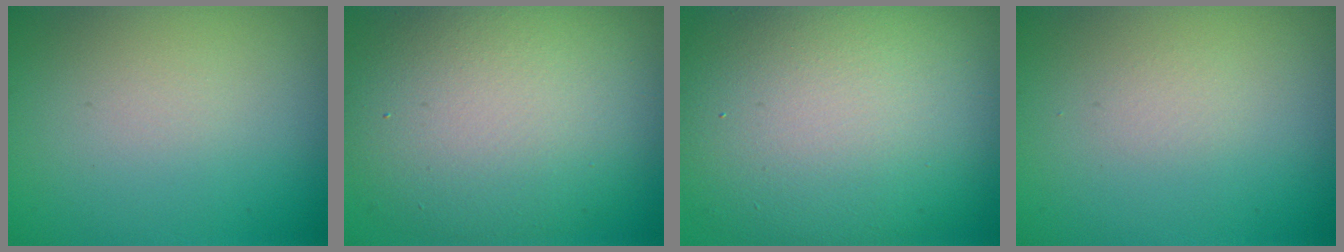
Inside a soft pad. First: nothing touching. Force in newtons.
{"total": 10.9, "press": 10.8, "slide": 1.1}
{"total": 14.5, "press": 14.5, "slide": 1.0}
{"total": 0.5, "press": 0.5, "slide": 0.1}